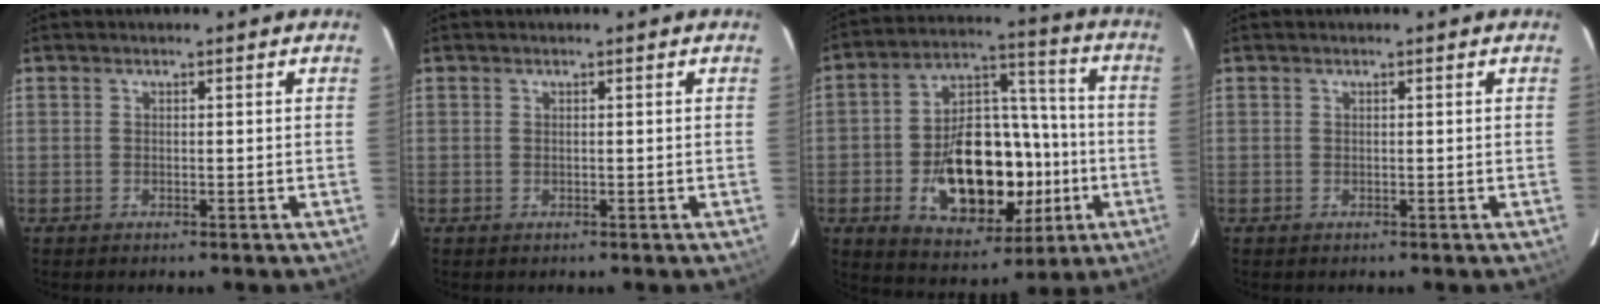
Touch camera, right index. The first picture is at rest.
{"total": 0.0}
{"total": 21.4, "force": [-5.5, 12.9, 16.2], "torque": [-0.297, 0.033, -0.065]}
{"total": 0.0}